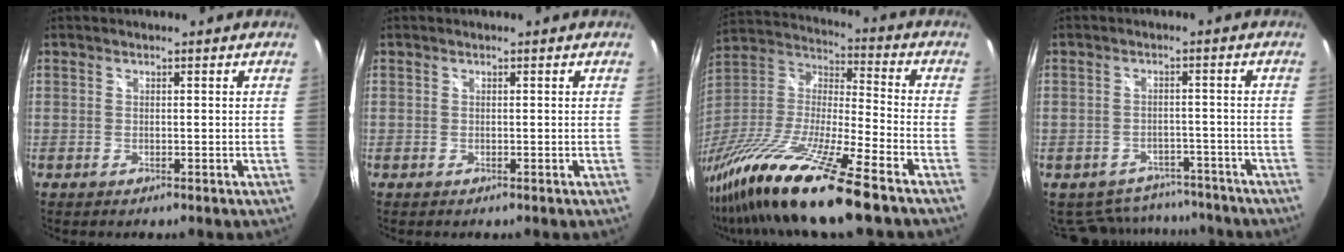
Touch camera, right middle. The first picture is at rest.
{"total": 0.0}
{"total": 23.5, "force": [-16.7, 1.1, 16.4], "torque": [-0.314, -0.043, -0.308]}
{"total": 10.9, "force": [-9.2, 5.3, 2.4], "torque": [-0.061, 0.018, -0.113]}